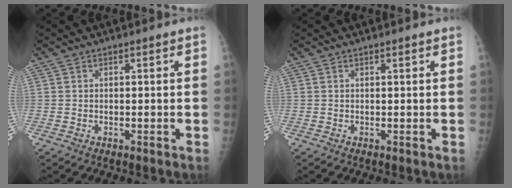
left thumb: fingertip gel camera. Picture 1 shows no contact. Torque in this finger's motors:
{"motor_torque": [-0.09, 0.06, -0.17, -0.10, 0.02]}